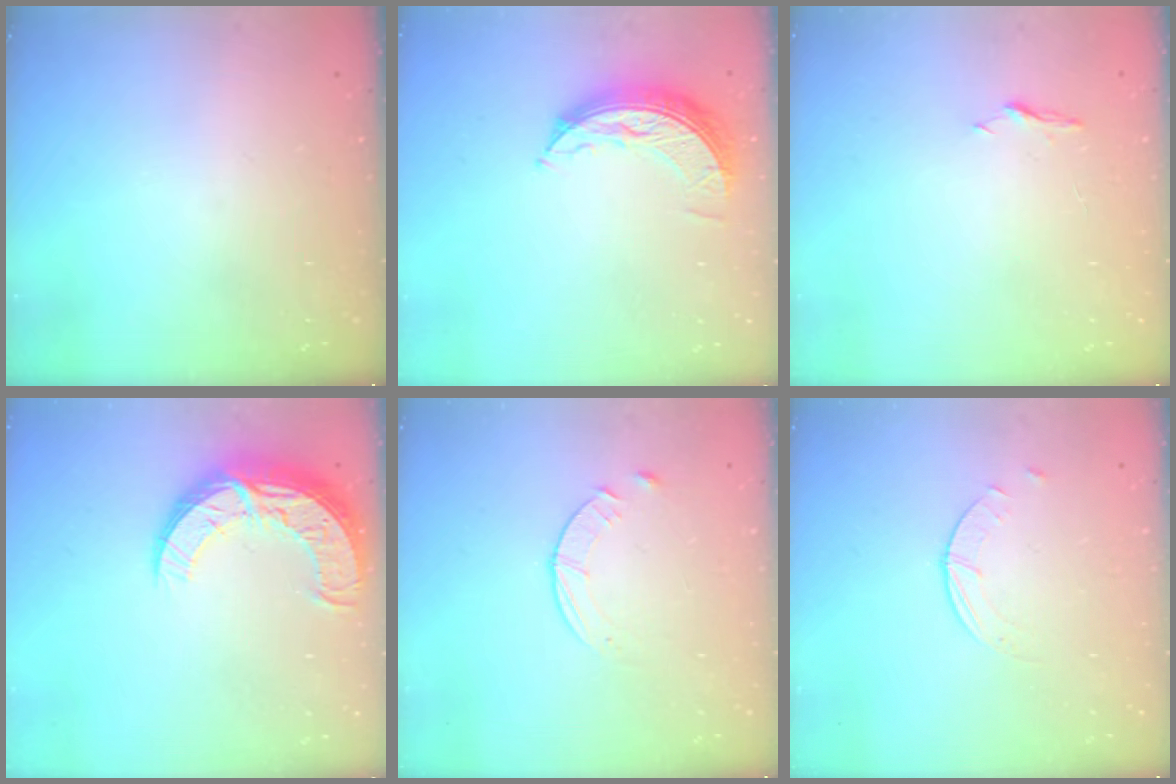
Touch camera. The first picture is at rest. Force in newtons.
{"total": 8.4, "press": 8.4, "slide": 0.2}
{"total": 3.7, "press": 3.7, "slide": 0.5}
{"total": 13.9, "press": 13.9, "slide": 1.3}
{"total": 5.6, "press": 5.6, "slide": 0.7}
{"total": 0.9, "press": 0.9, "slide": 0.2}